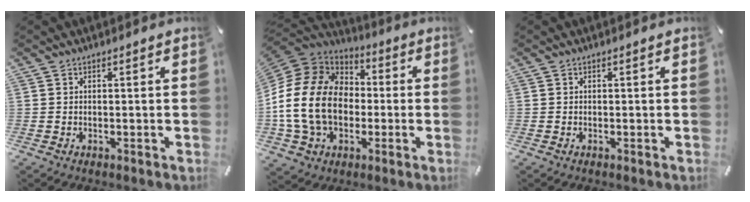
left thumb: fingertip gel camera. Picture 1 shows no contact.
{"total": 20.2, "force": [-3.1, 16.0, 12.1], "torque": [-0.277, 0.021, -0.057]}
{"total": 0.0}